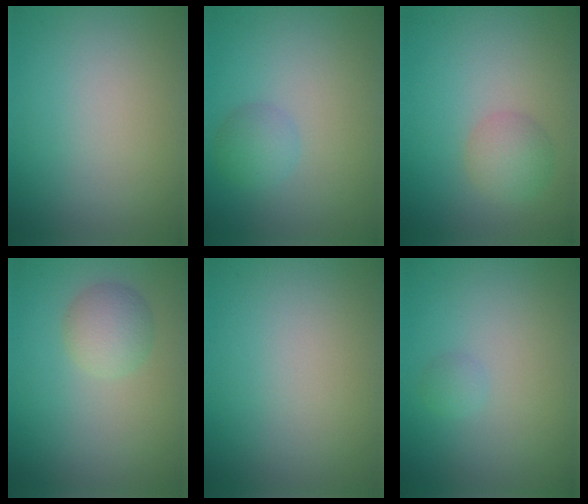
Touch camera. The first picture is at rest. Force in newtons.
{"total": 1.8, "press": 1.8, "slide": 0.1}
{"total": 2.5, "press": 2.5, "slide": 0.0}
{"total": 2.7, "press": 2.7, "slide": 0.1}
{"total": 0.0}
{"total": 0.8, "press": 0.8, "slide": 0.0}